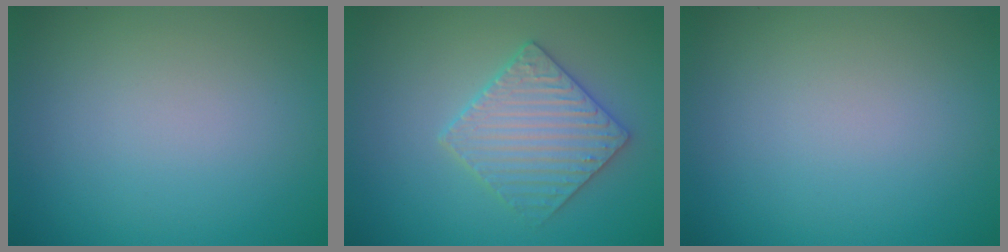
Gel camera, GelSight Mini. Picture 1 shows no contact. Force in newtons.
{"total": 3.6, "press": 3.5, "slide": 1.1}
{"total": 0.0}